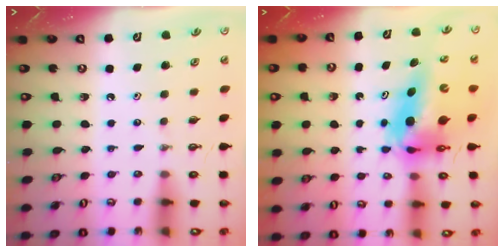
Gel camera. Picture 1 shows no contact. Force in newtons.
{"total": 9.4, "press": 9.4, "slide": 0.9}